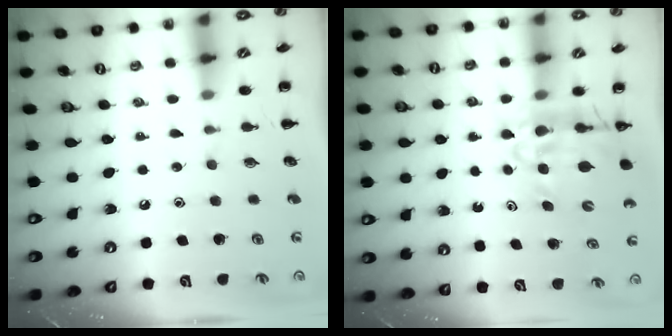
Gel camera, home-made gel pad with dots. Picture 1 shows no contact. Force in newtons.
{"total": 12.7, "press": 12.1, "slide": 4.0}